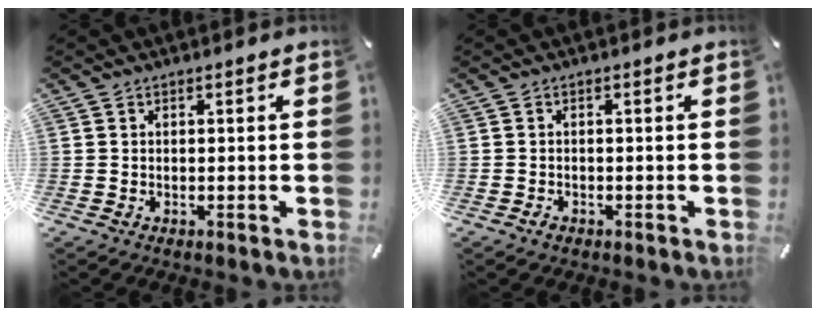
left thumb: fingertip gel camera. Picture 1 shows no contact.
{"total": 0.9, "force": [-0.7, 0.4, 0.4], "torque": [-0.010, 0.002, -0.014]}